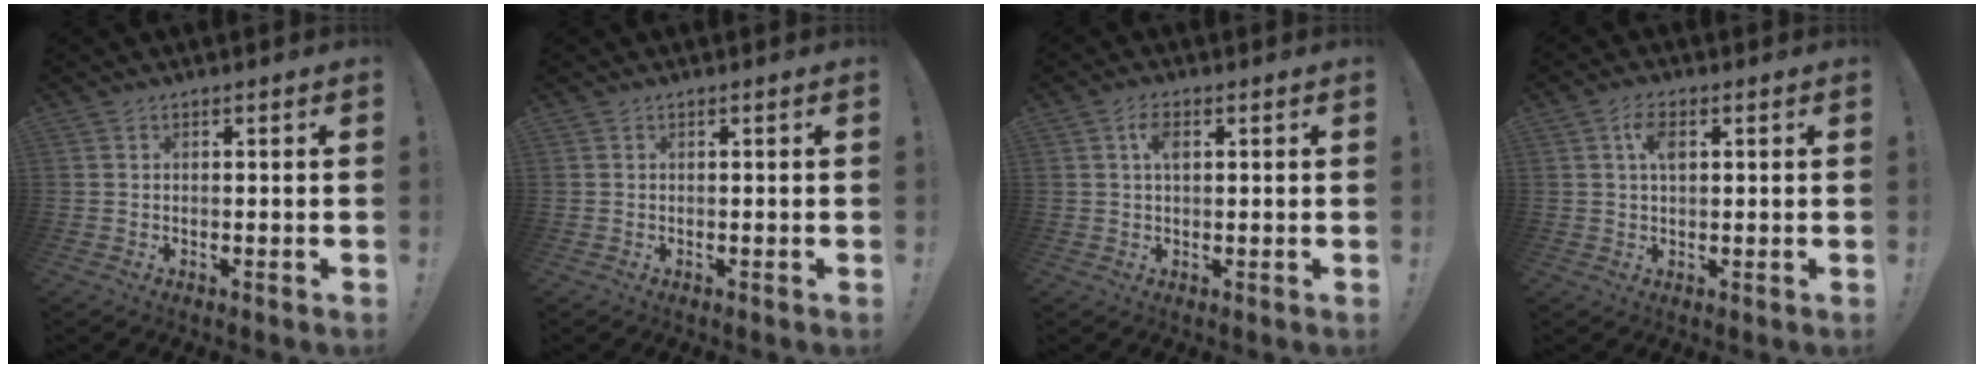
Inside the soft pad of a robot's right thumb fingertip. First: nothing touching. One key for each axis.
{"total": 0.0}
{"total": 3.8, "fx": 1.1, "fy": 2.0, "fz": 3.1, "tx": -0.055, "ty": 0.003, "tz": 0.016}
{"total": 5.0, "fx": 1.4, "fy": 2.6, "fz": 4.1, "tx": -0.072, "ty": 0.003, "tz": 0.023}